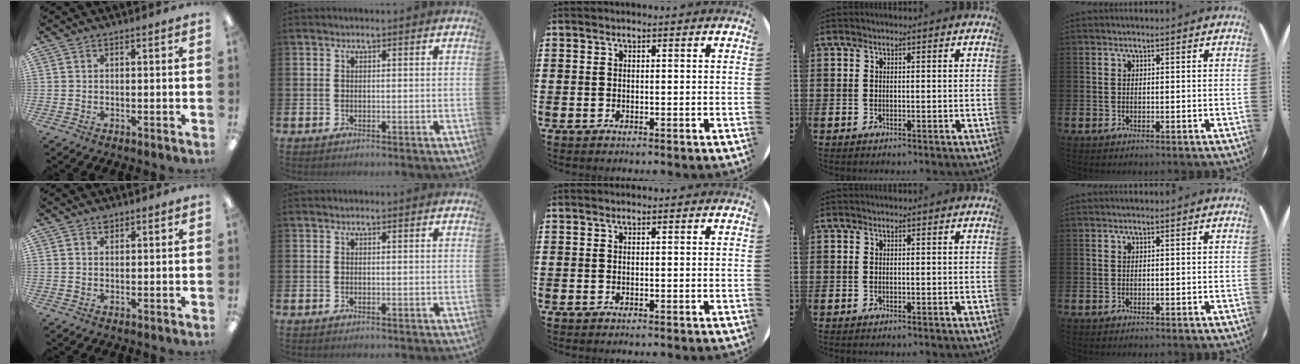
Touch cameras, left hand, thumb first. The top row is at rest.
{"thumb": {"total": 1.4, "force": [1.0, 0.8, 0.6], "torque": [-0.006, -0.003, 0.017]}}